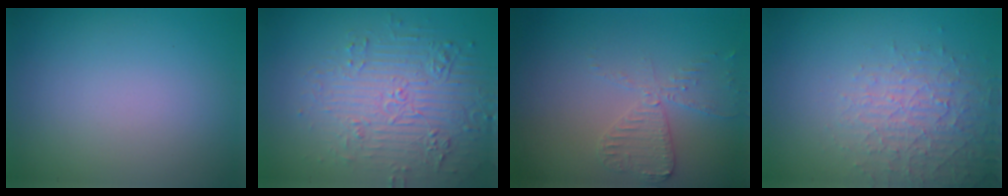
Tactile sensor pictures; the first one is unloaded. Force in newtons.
{"total": 5.6, "press": 4.6, "slide": 3.1}
{"total": 2.9, "press": 2.8, "slide": 0.6}
{"total": 4.1, "press": 4.0, "slide": 0.9}